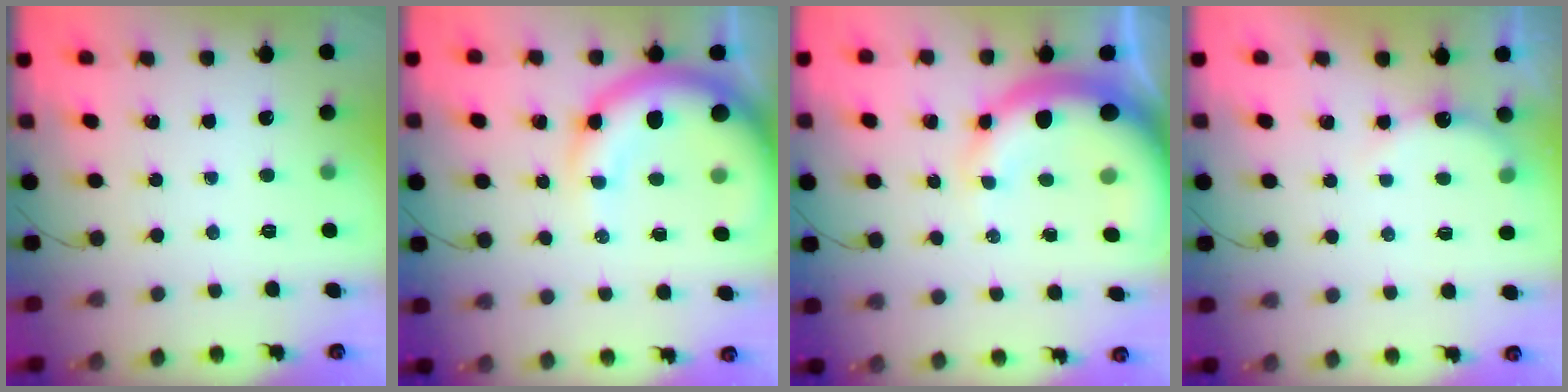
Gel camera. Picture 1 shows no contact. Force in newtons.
{"total": 13.6, "press": 13.1, "slide": 3.5}
{"total": 14.1, "press": 13.8, "slide": 3.1}
{"total": 5.5, "press": 5.4, "slide": 1.0}